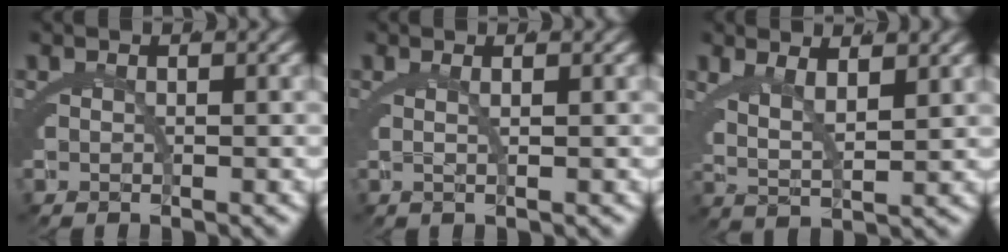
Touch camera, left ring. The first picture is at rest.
{"total": 1.4, "force": [0.6, -0.2, 1.3], "torque": [-0.022, 0.002, 0.009]}
{"total": 4.8, "force": [1.5, 2.7, 3.7], "torque": [-0.071, -0.008, 0.026]}